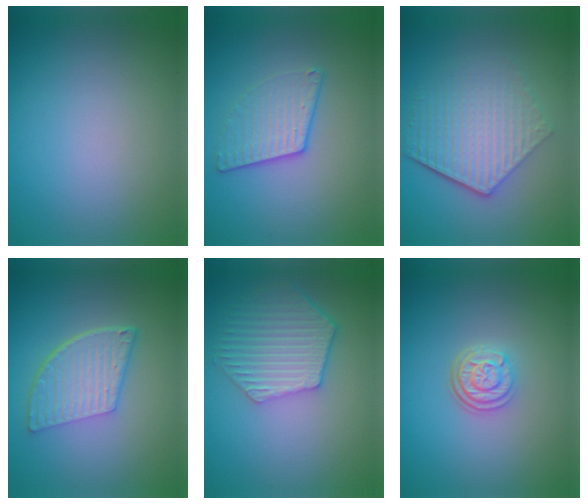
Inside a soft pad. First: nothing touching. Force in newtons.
{"total": 3.1, "press": 2.7, "slide": 1.5}
{"total": 6.1, "press": 4.5, "slide": 4.2}
{"total": 6.1, "press": 4.1, "slide": 4.5}
{"total": 5.7, "press": 4.7, "slide": 3.3}
{"total": 3.2, "press": 2.5, "slide": 2.0}